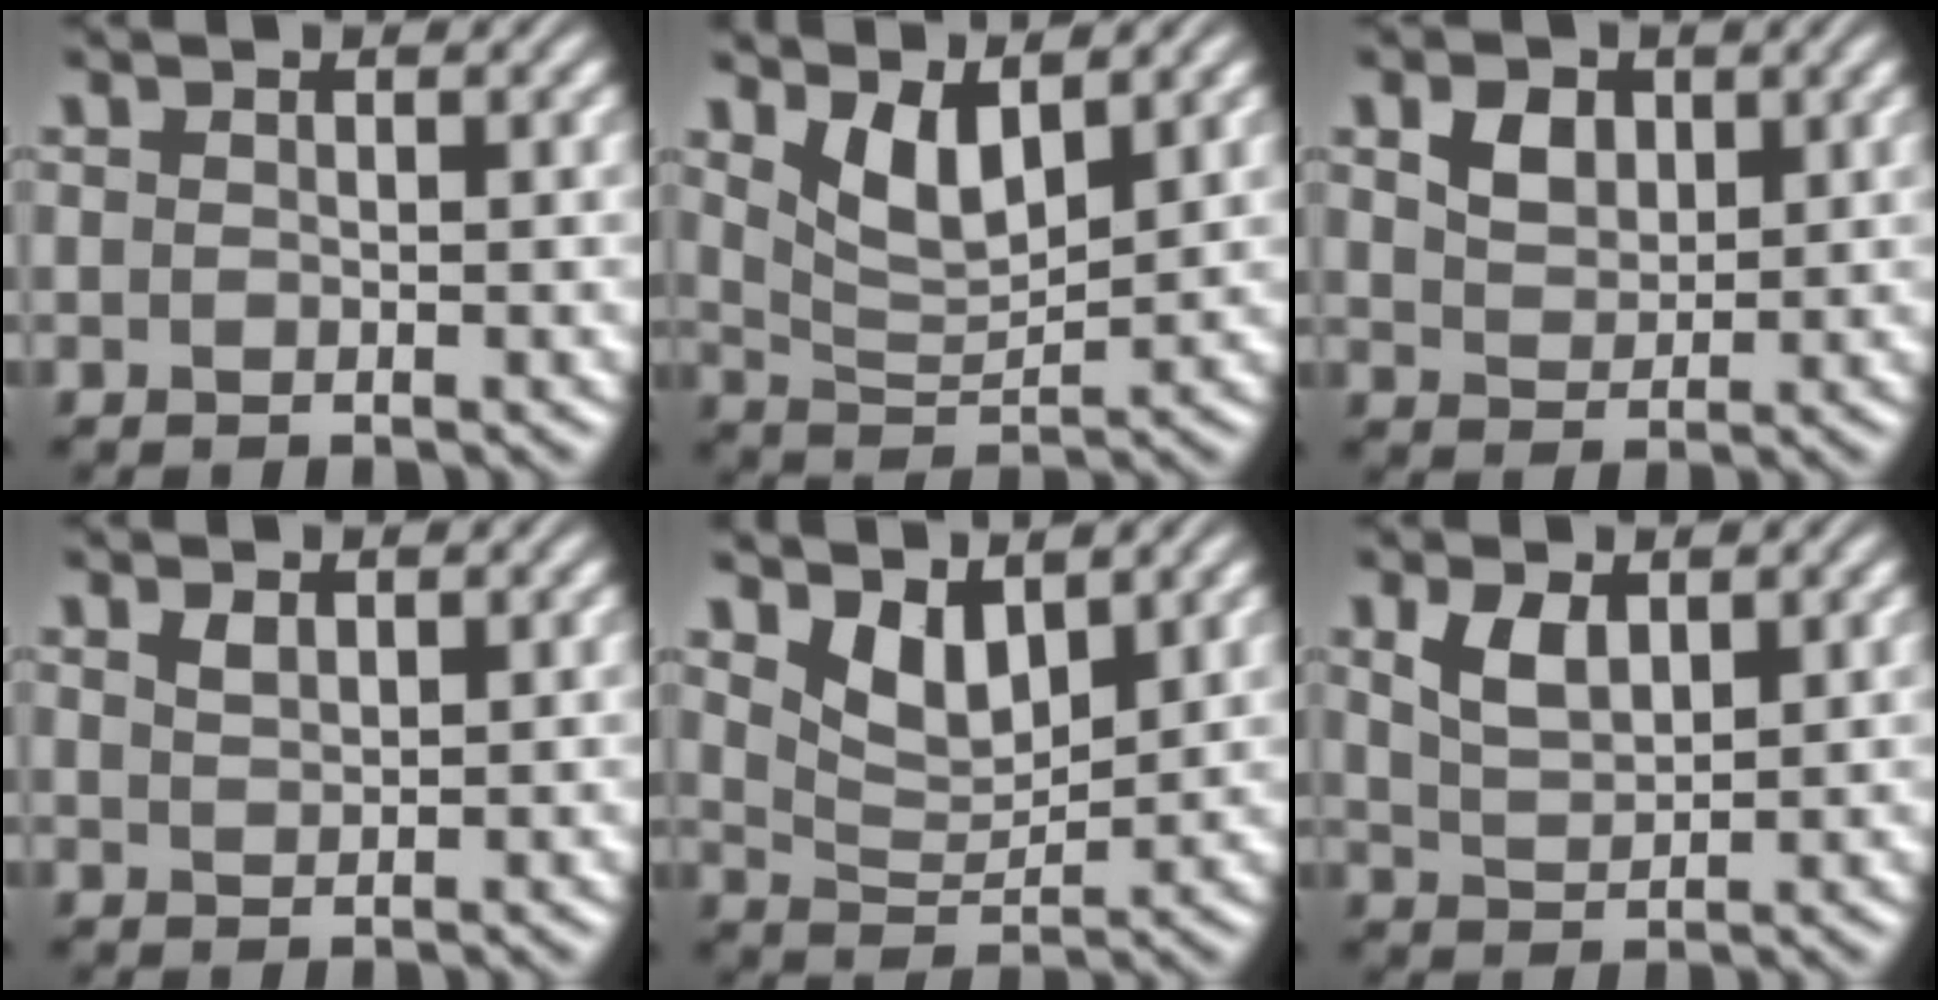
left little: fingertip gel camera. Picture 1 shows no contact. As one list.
[{"total": 4.3, "force": [2.3, 1.7, 3.1], "torque": [-0.069, -0.010, 0.049]}, {"total": 2.7, "force": [1.3, 1.9, 1.5], "torque": [-0.034, 0.001, 0.024]}, {"total": 1.1, "force": [0.8, 0.5, 0.5], "torque": [-0.014, 0.000, 0.019]}, {"total": 3.5, "force": [2.2, 1.7, 2.2], "torque": [-0.051, -0.011, 0.043]}, {"total": 2.9, "force": [1.5, 1.4, 2.0], "torque": [-0.047, -0.001, 0.034]}]